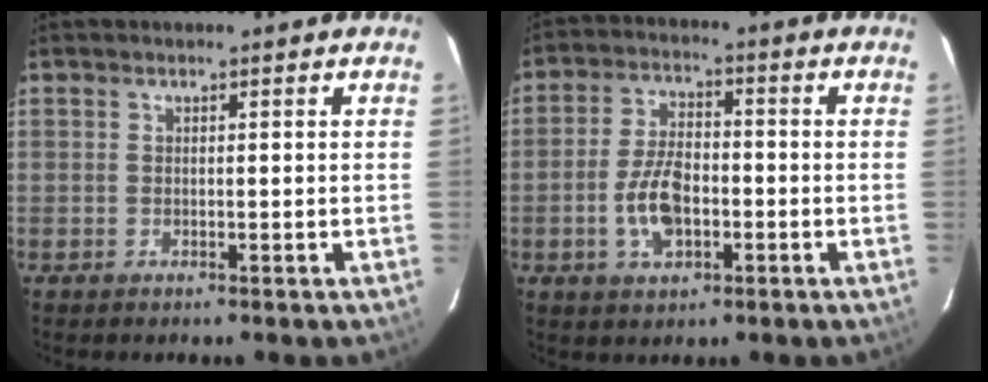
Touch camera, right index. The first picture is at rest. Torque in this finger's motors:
{"motor_torque": [0.36, -0.34, 0.16, 0.08]}